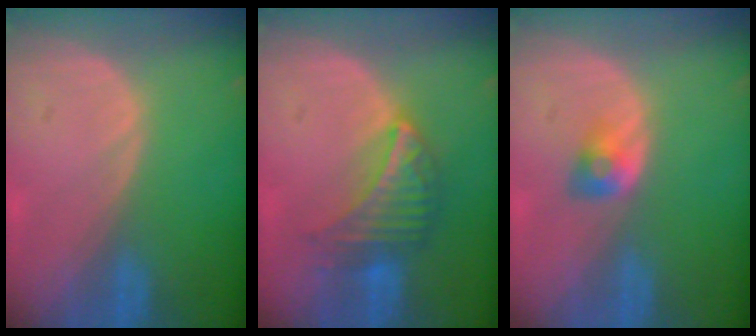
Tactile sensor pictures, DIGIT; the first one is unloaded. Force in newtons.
{"total": 6.4, "press": 6.3, "slide": 1.1}
{"total": 2.7, "press": 2.4, "slide": 1.2}